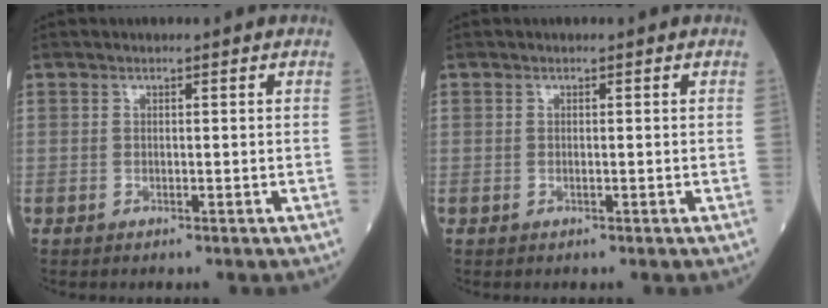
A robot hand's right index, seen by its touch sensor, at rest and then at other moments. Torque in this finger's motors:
{"motor_torque": [0.12, 0.03, -0.08, -0.01]}